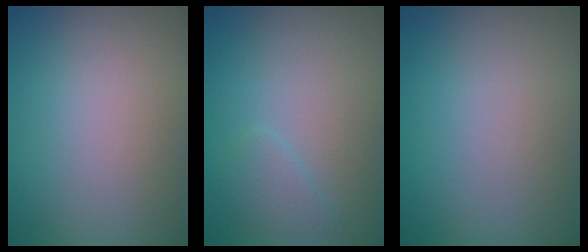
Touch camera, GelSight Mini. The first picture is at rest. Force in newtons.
{"total": 1.4, "press": 1.4, "slide": 0.1}
{"total": 0.0}